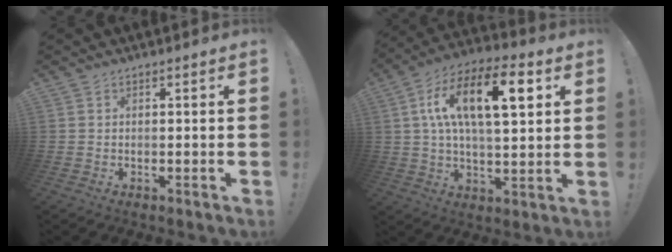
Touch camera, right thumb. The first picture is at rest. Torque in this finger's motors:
{"motor_torque": [2.50, 2.51, 0.31, 0.27, 0.28]}